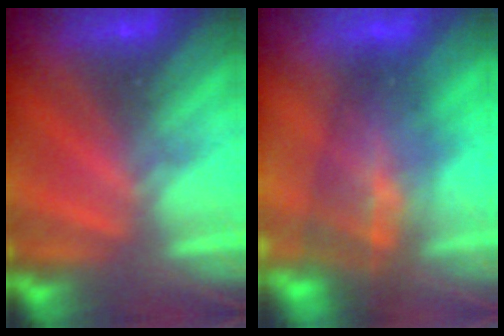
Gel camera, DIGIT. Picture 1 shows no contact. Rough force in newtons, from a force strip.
{"total": 7.7}